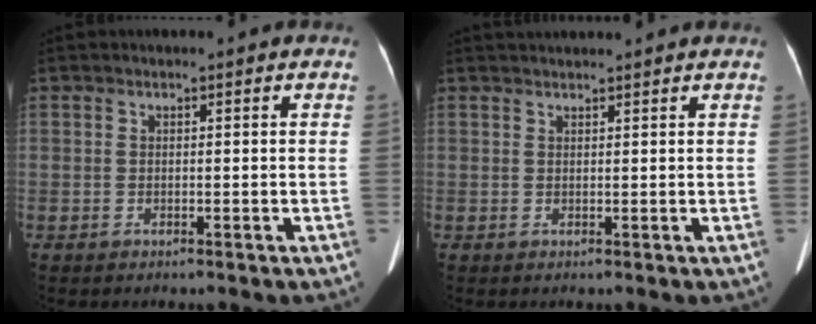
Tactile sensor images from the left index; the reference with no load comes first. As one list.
[{"total": 4.8, "force": [4.6, -0.1, 1.4], "torque": [-0.017, 0.033, 0.062]}]